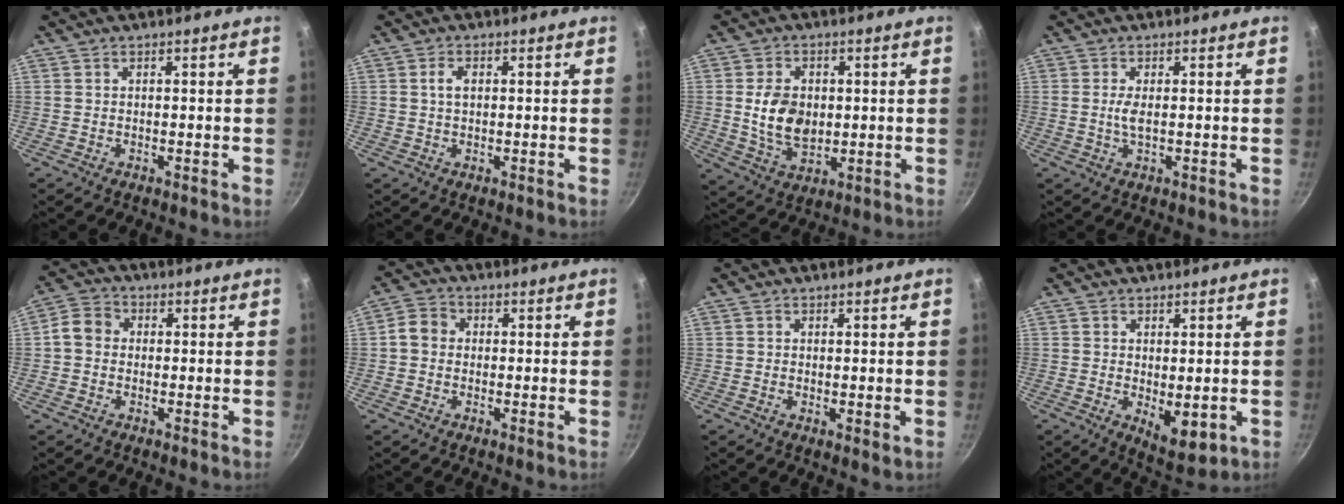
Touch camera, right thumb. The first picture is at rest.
{"total": 2.3, "force": [0.4, 1.3, 1.8], "torque": [-0.028, 0.003, 0.007]}
{"total": 9.8, "force": [0.6, 6.8, 7.0], "torque": [-0.114, -0.013, 0.016]}
{"total": 2.4, "force": [0.1, 0.8, 2.3], "torque": [-0.052, -0.001, 0.002]}
{"total": 5.2, "force": [0.0, 4.4, 2.6], "torque": [-0.032, 0.012, -0.018]}
{"total": 3.3, "force": [-0.1, 2.9, 1.7], "torque": [-0.027, 0.008, -0.012]}
{"total": 1.3, "force": [0.5, 0.7, 1.0], "torque": [-0.014, -0.013, 0.003]}
{"total": 6.5, "force": [-0.3, 3.4, 5.6], "torque": [-0.065, -0.019, 0.005]}